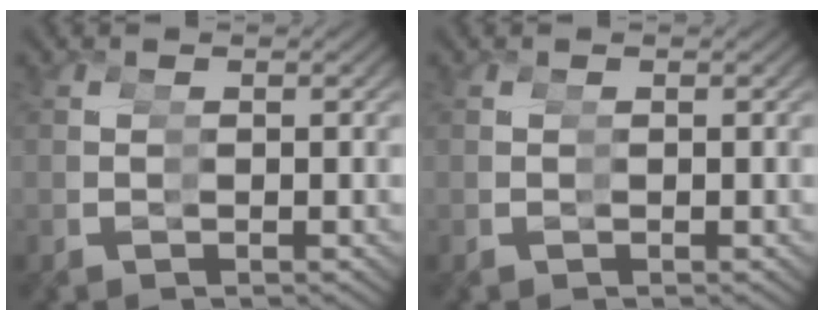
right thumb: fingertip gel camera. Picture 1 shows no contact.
{"total": 0.0}